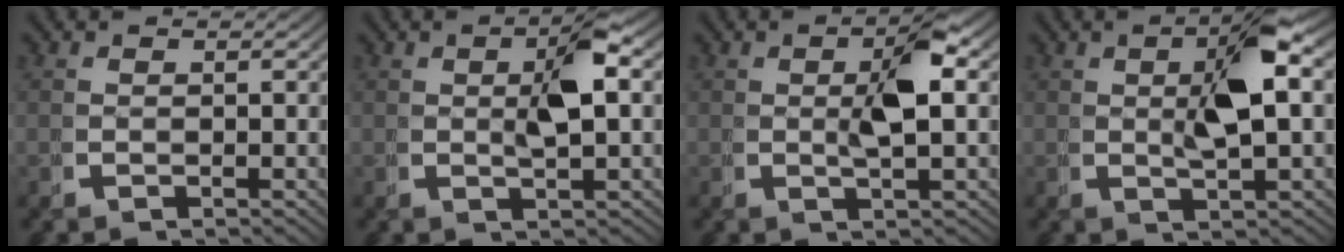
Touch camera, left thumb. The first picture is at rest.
{"total": 4.2, "force": [0.9, 1.1, 3.9], "torque": [-0.065, 0.009, 0.013]}
{"total": 4.3, "force": [0.8, 1.3, 4.0], "torque": [-0.071, 0.006, 0.010]}
{"total": 5.9, "force": [1.3, 1.5, 5.6], "torque": [-0.091, 0.013, 0.020]}